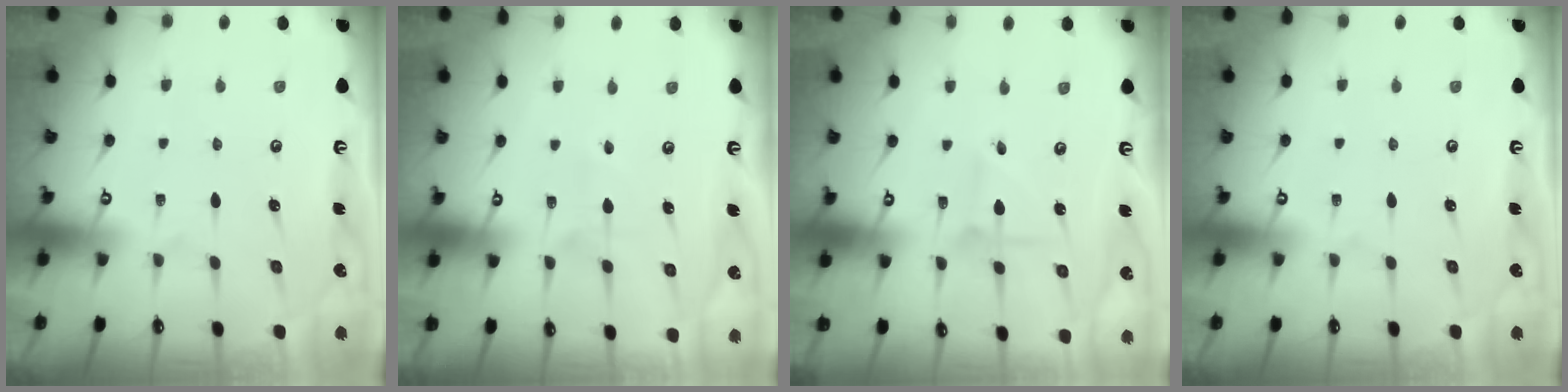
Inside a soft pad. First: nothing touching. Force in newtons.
{"total": 4.4, "press": 4.3, "slide": 0.6}
{"total": 2.3, "press": 2.3, "slide": 0.2}
{"total": 0.0}